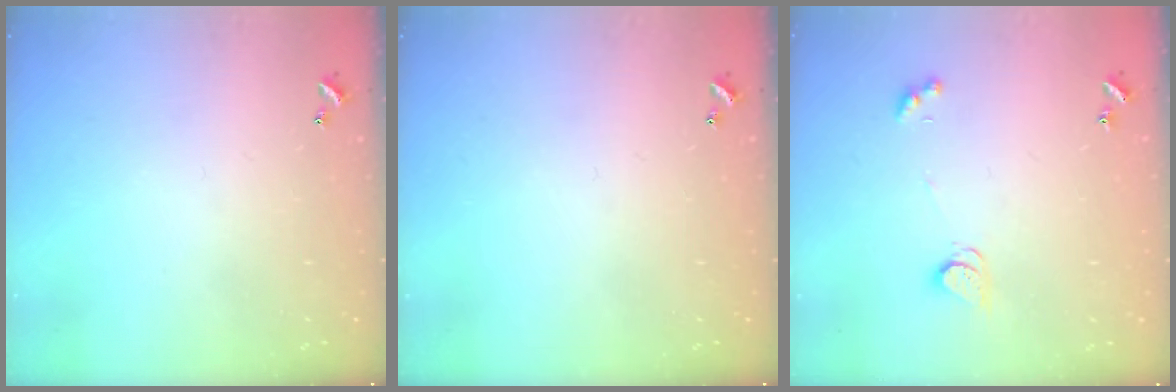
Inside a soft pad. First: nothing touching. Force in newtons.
{"total": 0.0}
{"total": 2.5, "press": 2.4, "slide": 0.3}